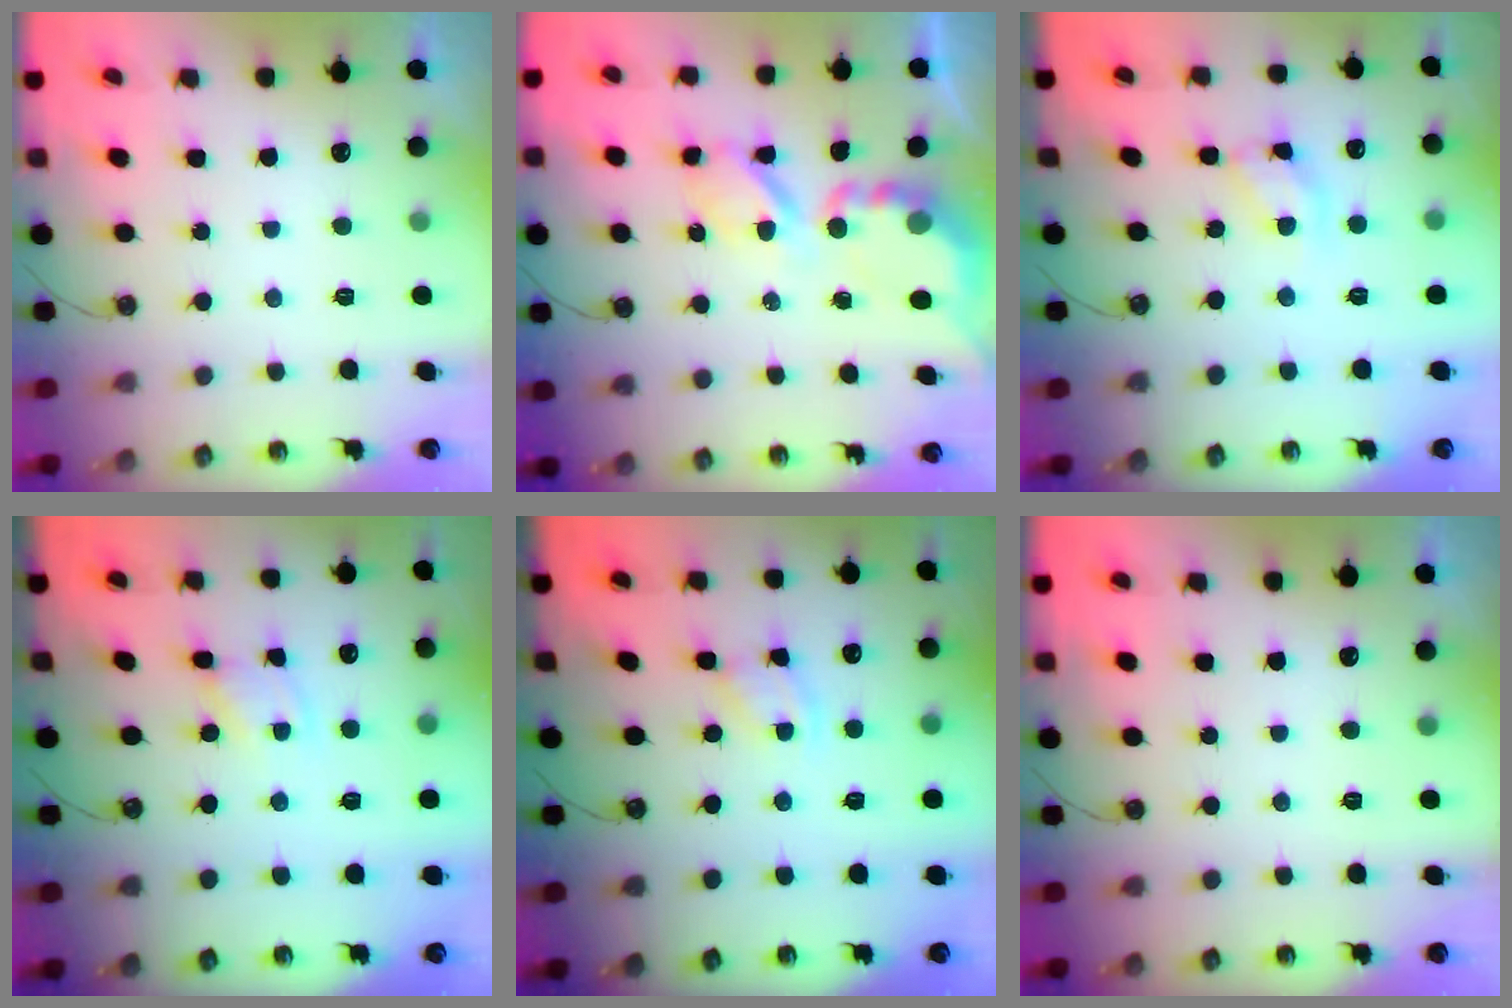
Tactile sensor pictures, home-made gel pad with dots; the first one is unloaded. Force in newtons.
{"total": 7.7, "press": 7.7, "slide": 0.7}
{"total": 11.6, "press": 11.6, "slide": 0.7}
{"total": 1.5, "press": 1.5, "slide": 0.1}
{"total": 2.1, "press": 2.1, "slide": 0.3}
{"total": 0.0}